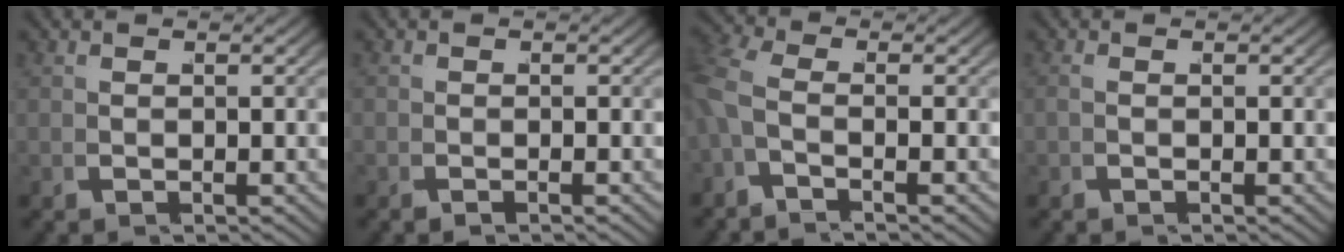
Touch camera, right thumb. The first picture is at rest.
{"total": 0.7, "force": [-0.5, 0.4, 0.2], "torque": [-0.004, -0.001, -0.015]}
{"total": 3.0, "force": [-1.4, 1.3, 2.4], "torque": [-0.065, -0.007, -0.027]}
{"total": 0.5, "force": [-0.3, 0.2, 0.4], "torque": [-0.011, 0.000, -0.007]}